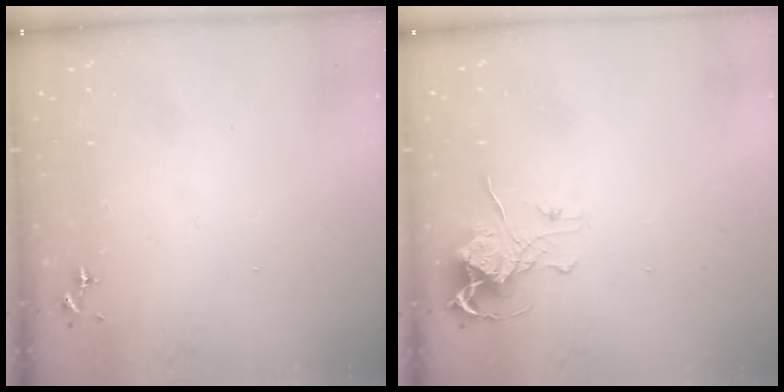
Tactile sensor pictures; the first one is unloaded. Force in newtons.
{"total": 8.0, "press": 8.0, "slide": 0.6}